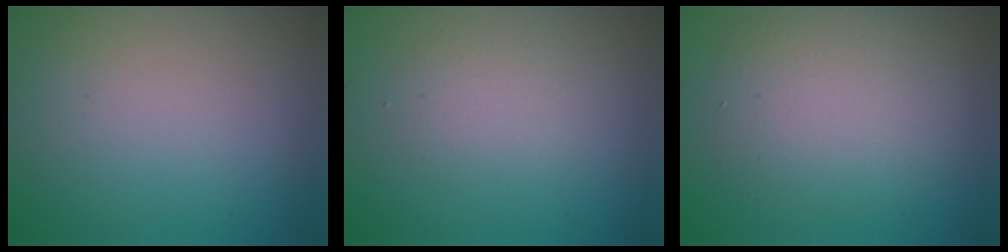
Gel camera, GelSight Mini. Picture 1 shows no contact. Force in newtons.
{"total": 1.9, "press": 1.9, "slide": 0.1}
{"total": 4.8, "press": 4.8, "slide": 0.1}